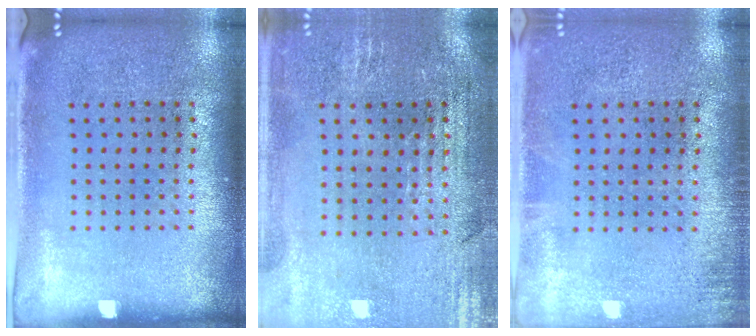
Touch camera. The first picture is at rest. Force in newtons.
{"total": 0.9, "press": 0.8, "slide": 0.4}
{"total": 1.2, "press": 1.1, "slide": 0.2}